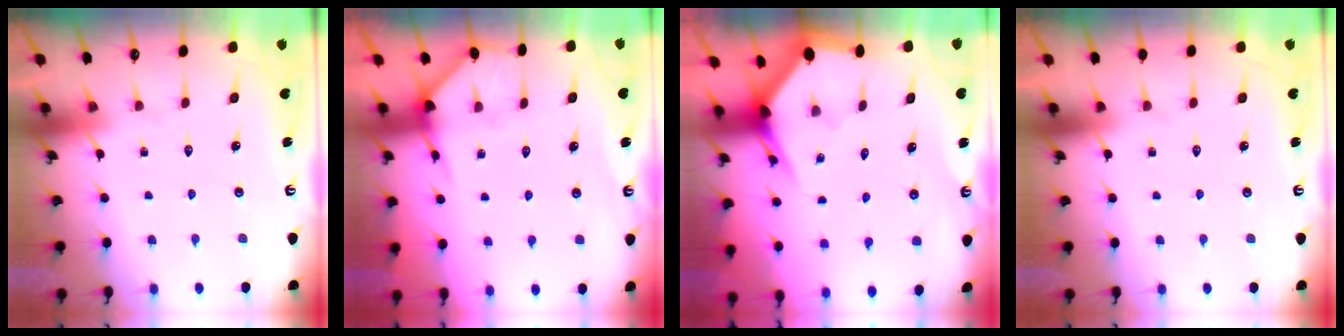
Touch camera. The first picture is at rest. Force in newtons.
{"total": 6.1, "press": 6.1, "slide": 0.2}
{"total": 2.7, "press": 2.7, "slide": 0.2}
{"total": 0.0}